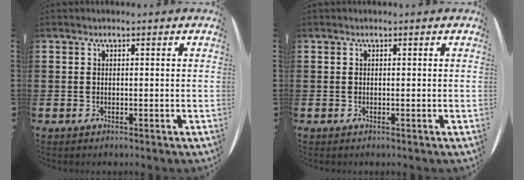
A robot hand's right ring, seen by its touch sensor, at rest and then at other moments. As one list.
[{"total": 0.0}]